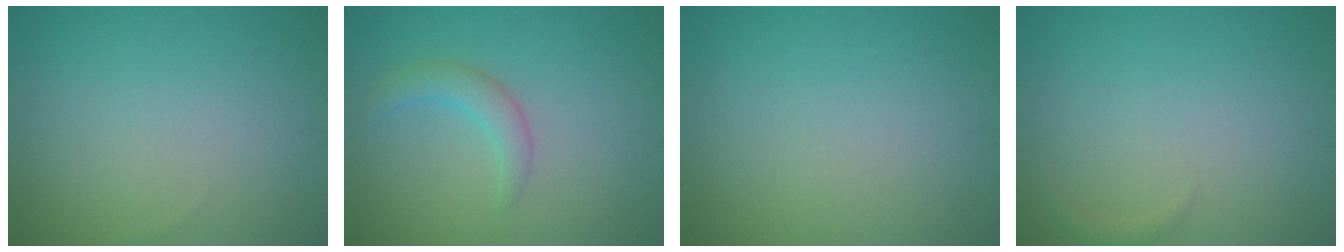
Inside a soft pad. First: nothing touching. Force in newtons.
{"total": 2.4, "press": 2.4, "slide": 0.0}
{"total": 0.0}
{"total": 0.7, "press": 0.7, "slide": 0.1}